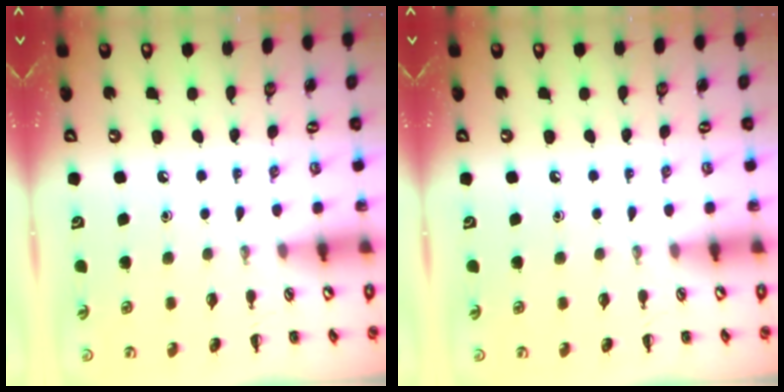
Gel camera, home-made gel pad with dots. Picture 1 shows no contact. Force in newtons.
{"total": 0.0}